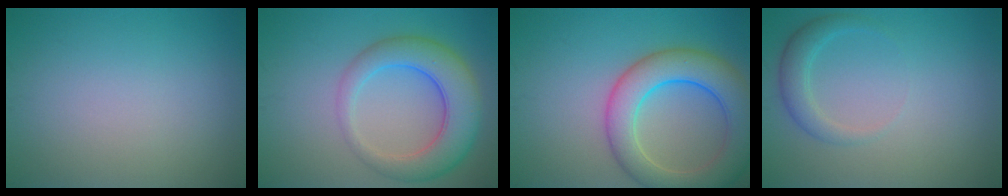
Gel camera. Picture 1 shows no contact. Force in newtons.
{"total": 6.7, "press": 6.7, "slide": 0.2}
{"total": 8.0, "press": 8.0, "slide": 0.4}
{"total": 2.2, "press": 2.2, "slide": 0.2}